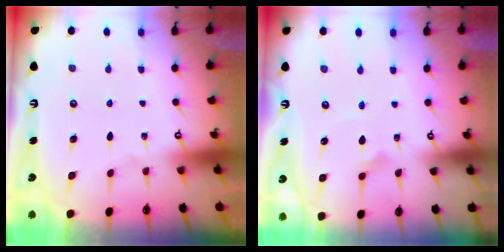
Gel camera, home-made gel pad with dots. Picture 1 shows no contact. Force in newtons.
{"total": 1.6, "press": 1.6, "slide": 0.0}